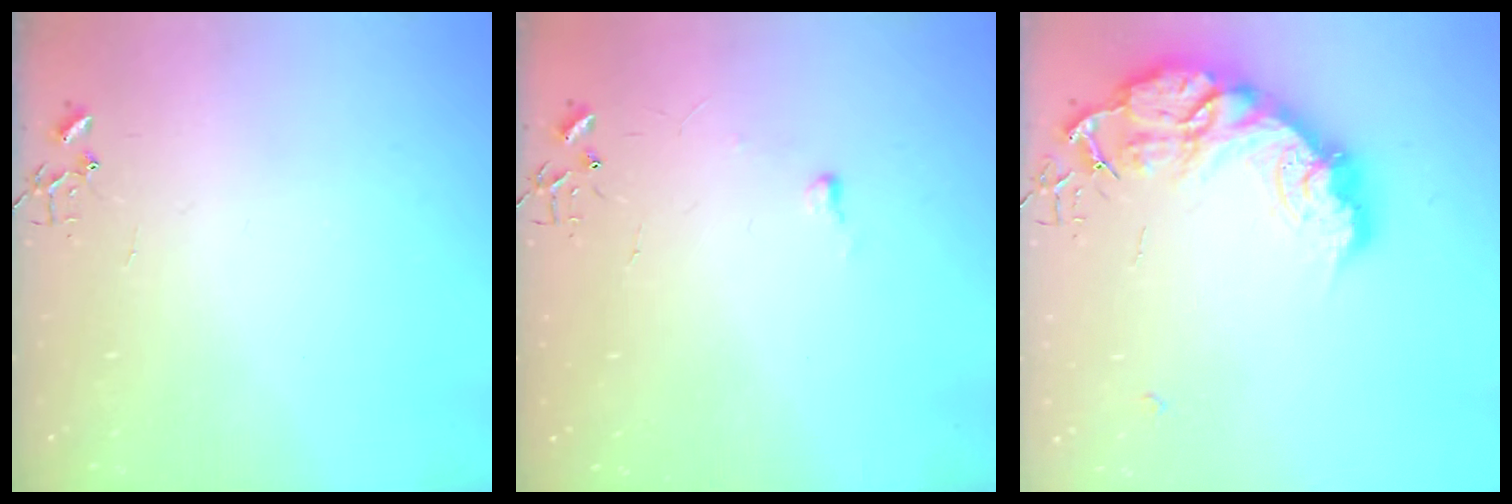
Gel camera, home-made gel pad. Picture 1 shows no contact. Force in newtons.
{"total": 4.0, "press": 4.0, "slide": 0.6}
{"total": 25.5, "press": 25.4, "slide": 2.1}